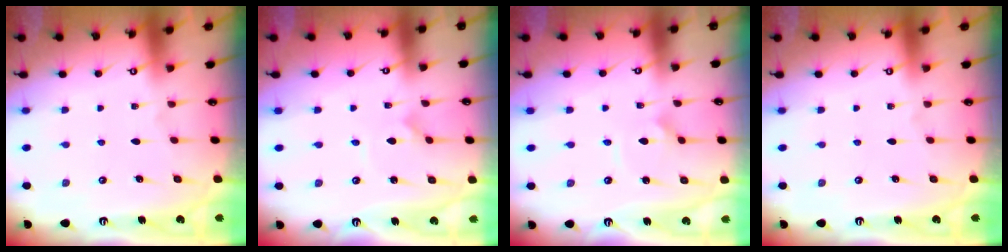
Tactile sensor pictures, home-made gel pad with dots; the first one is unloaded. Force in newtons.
{"total": 0.9, "press": 0.9, "slide": 0.0}
{"total": 2.4, "press": 2.4, "slide": 0.0}
{"total": 0.0}